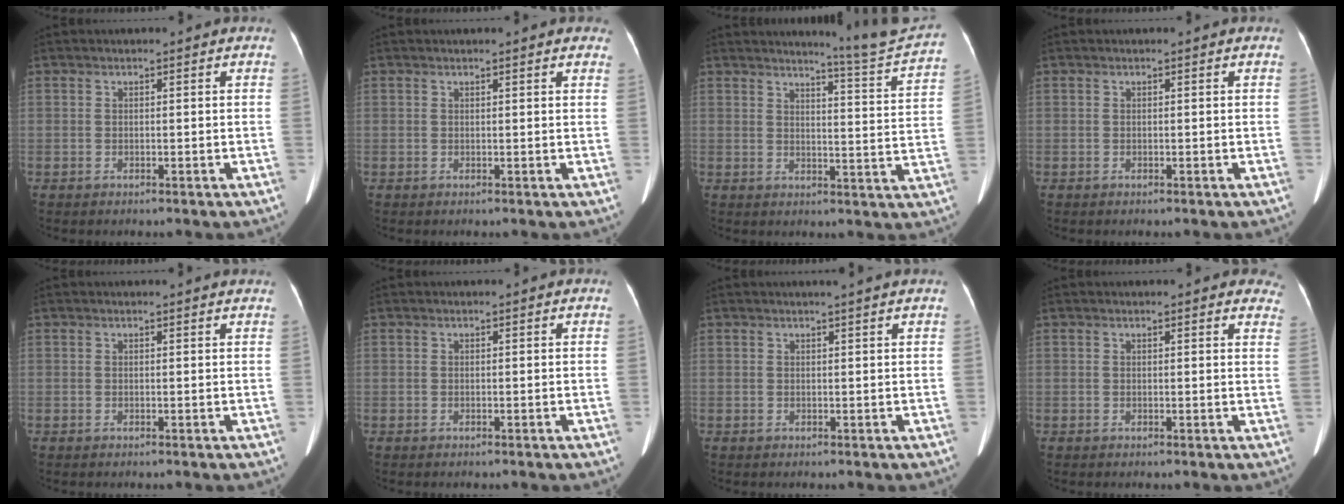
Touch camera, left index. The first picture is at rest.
{"total": 4.7, "force": [4.1, 0.8, 2.0], "torque": [-0.015, -0.006, 0.029]}
{"total": 10.2, "force": [9.7, -2.1, 2.1], "torque": [-0.038, -0.083, 0.114]}
{"total": 0.0}
{"total": 3.1, "force": [2.9, -0.1, 0.8], "torque": [-0.009, -0.012, 0.019]}
{"total": 0.0}
{"total": 3.0, "force": [2.5, -0.6, 1.5], "torque": [-0.017, -0.009, 0.023]}
{"total": 9.7, "force": [8.8, 2.2, 3.4], "torque": [-0.004, -0.020, 0.071]}